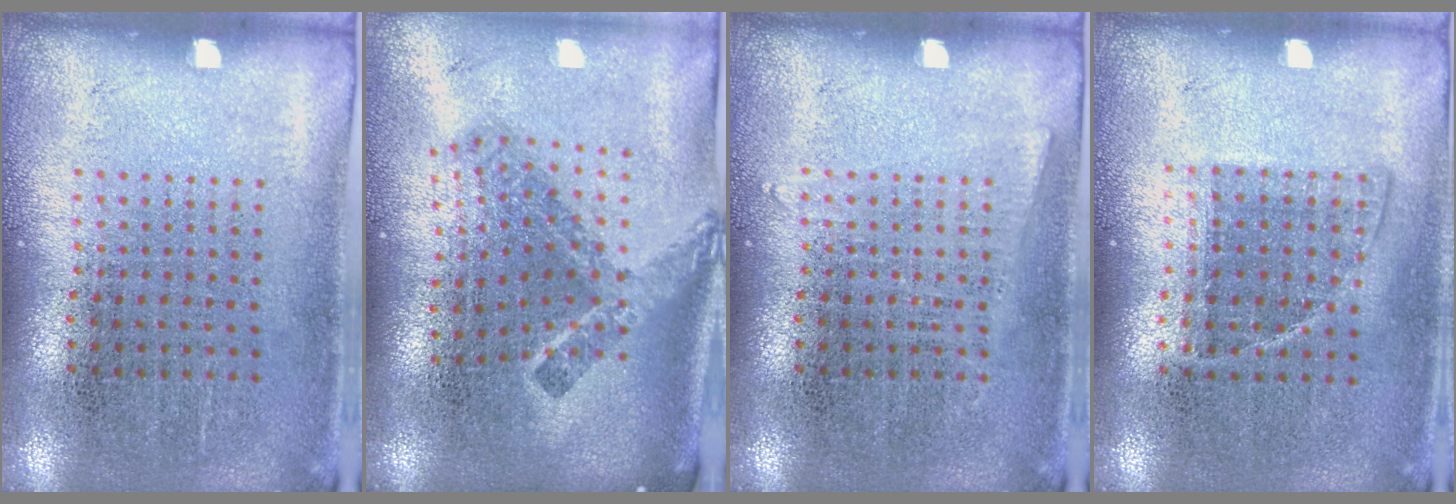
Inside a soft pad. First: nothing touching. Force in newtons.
{"total": 2.4, "press": 1.6, "slide": 1.8}
{"total": 0.7, "press": 0.7, "slide": 0.0}
{"total": 0.8, "press": 0.7, "slide": 0.4}